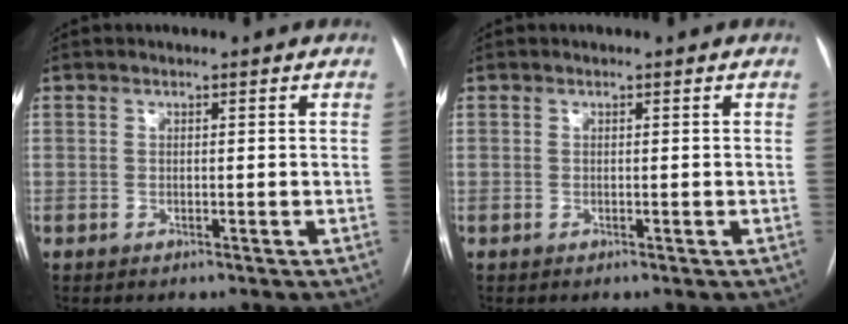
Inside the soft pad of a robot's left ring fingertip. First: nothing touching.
{"total": 0.0}